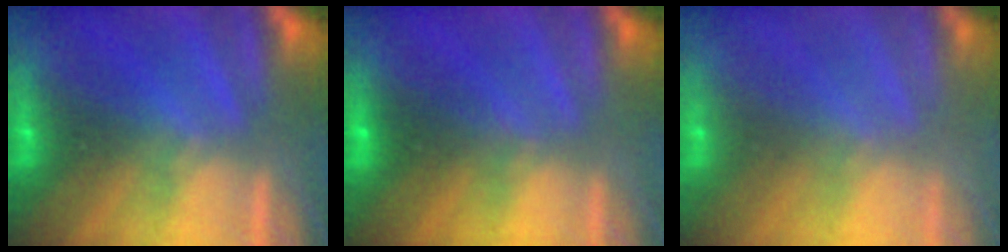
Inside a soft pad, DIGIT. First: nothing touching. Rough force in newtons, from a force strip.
{"total": 2.6}
{"total": 7.0}